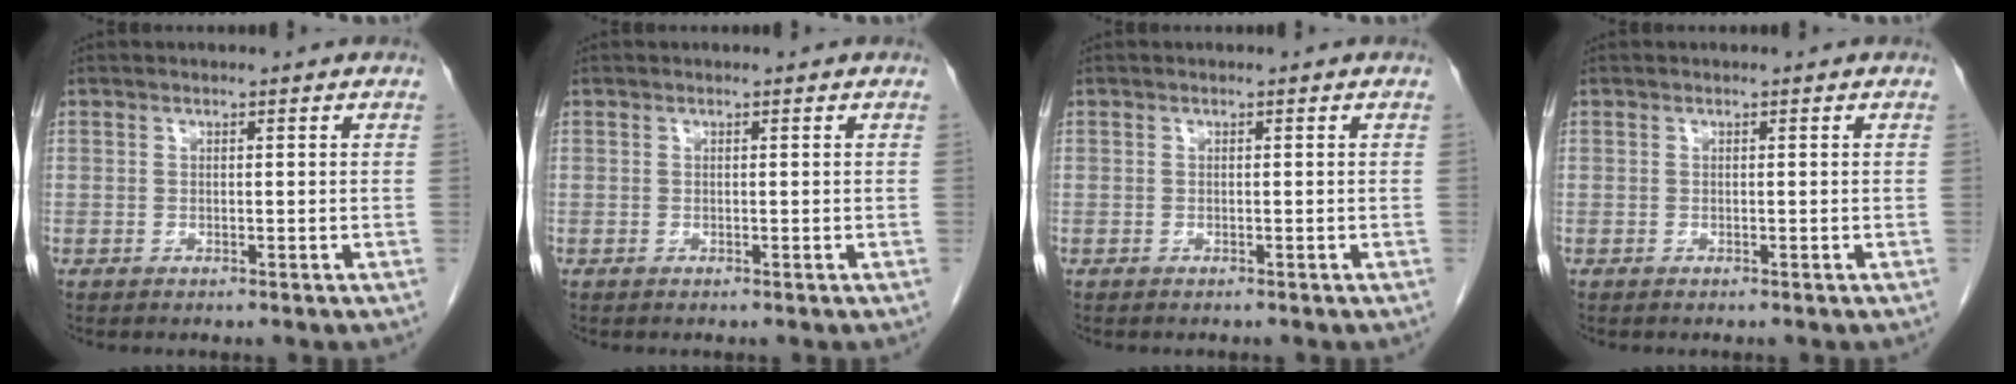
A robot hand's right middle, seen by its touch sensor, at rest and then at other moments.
{"total": 0.0}
{"total": 0.0}
{"total": 0.0}